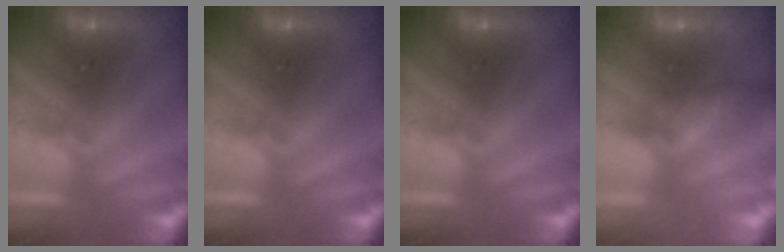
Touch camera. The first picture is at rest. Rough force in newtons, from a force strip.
{"total": 0.0}
{"total": 0.0}
{"total": 9.3}